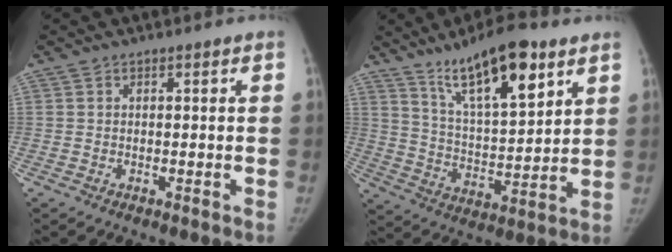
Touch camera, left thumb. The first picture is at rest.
{"total": 17.3, "force": [10.5, 5.6, 12.6], "torque": [-0.181, -0.050, 0.186]}